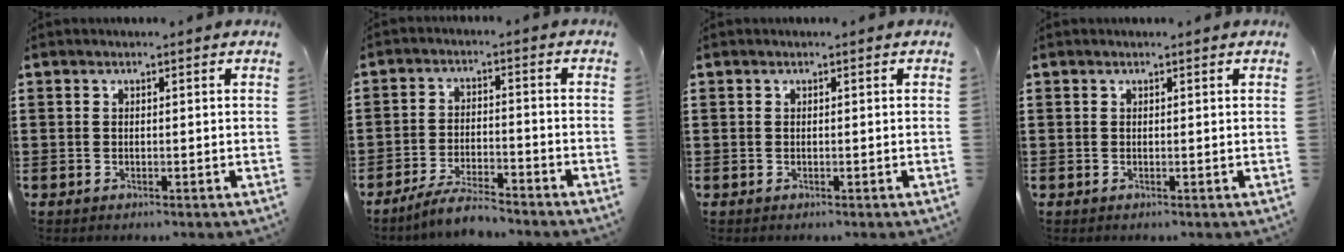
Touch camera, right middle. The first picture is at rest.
{"total": 5.1, "force": [-4.7, 0.3, 1.9], "torque": [-0.044, -0.002, -0.093]}
{"total": 0.0}
{"total": 0.0}